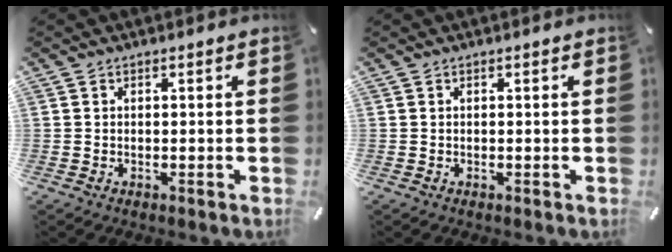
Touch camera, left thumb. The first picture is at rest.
{"total": 0.0}